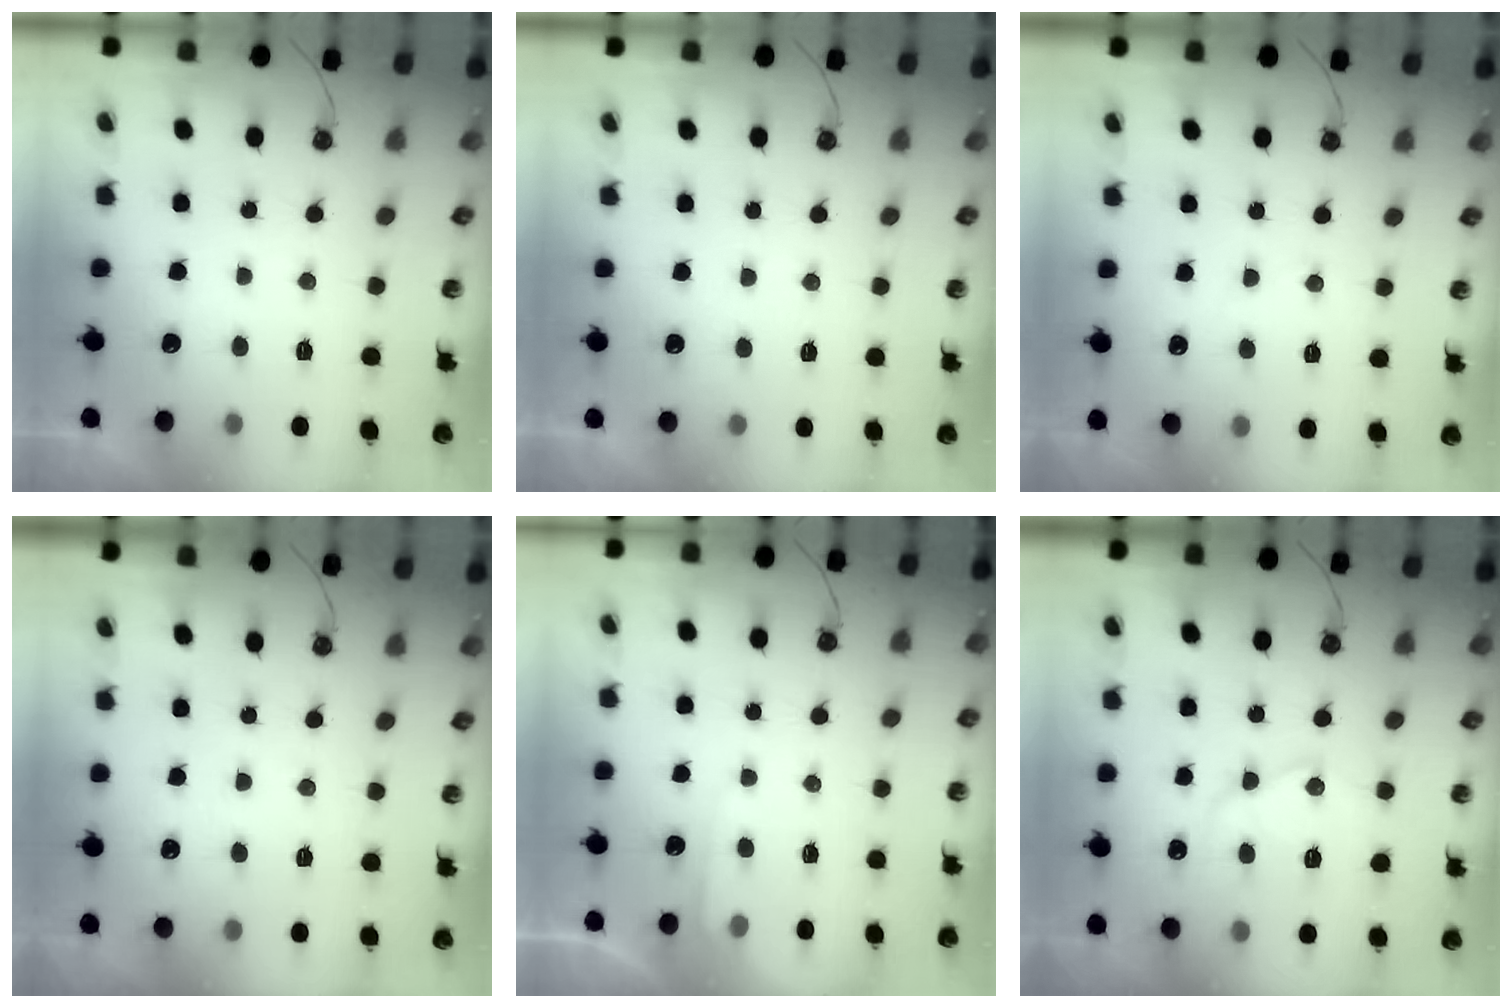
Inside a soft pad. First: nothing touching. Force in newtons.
{"total": 3.1, "press": 3.1, "slide": 0.4}
{"total": 3.7, "press": 3.6, "slide": 0.7}
{"total": 2.5, "press": 2.5, "slide": 0.4}
{"total": 4.1, "press": 4.1, "slide": 0.6}
{"total": 12.7, "press": 12.7, "slide": 1.1}